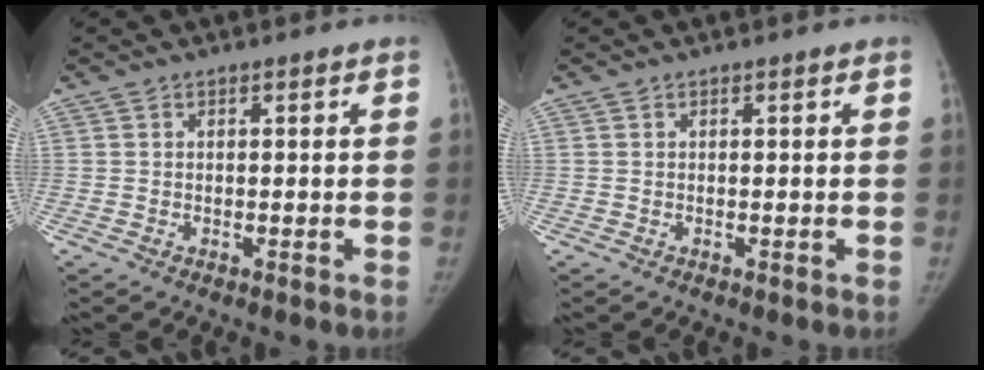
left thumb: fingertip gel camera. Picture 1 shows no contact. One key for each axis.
{"total": 0.0}